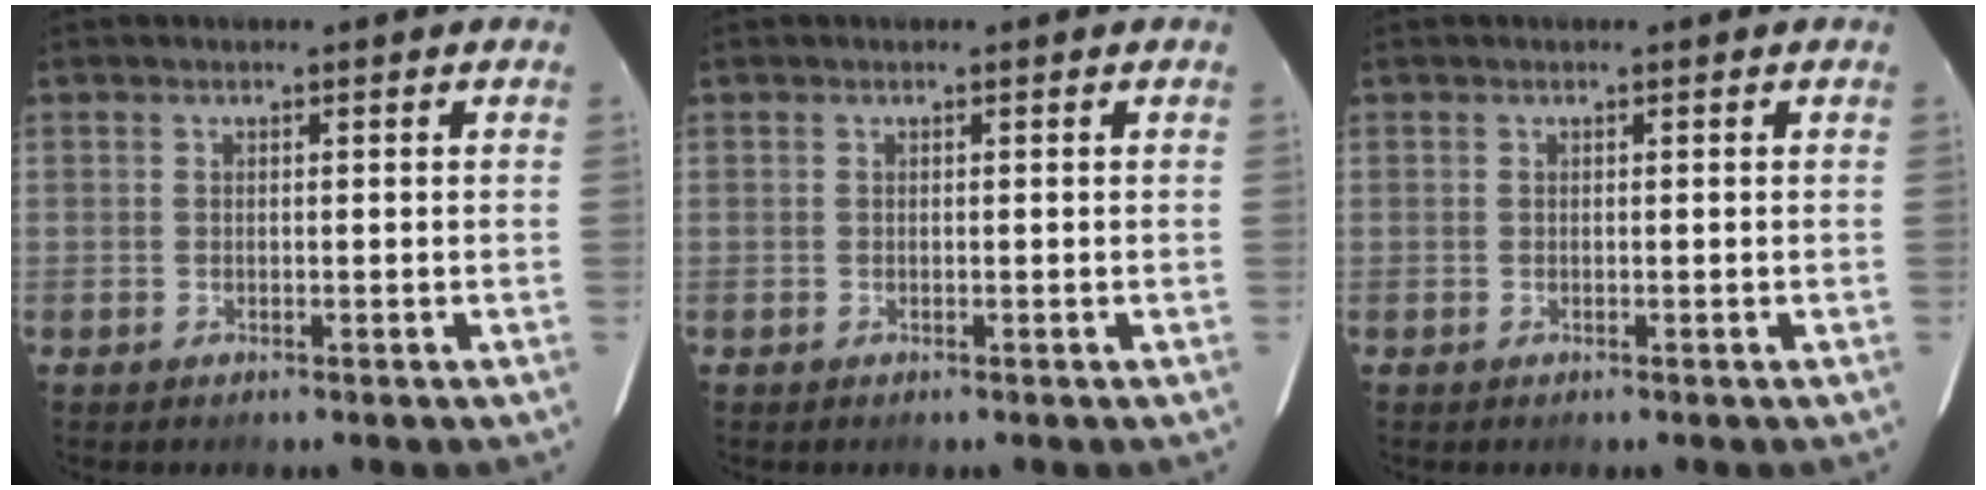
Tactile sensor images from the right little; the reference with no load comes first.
{"total": 0.0}
{"total": 0.0}